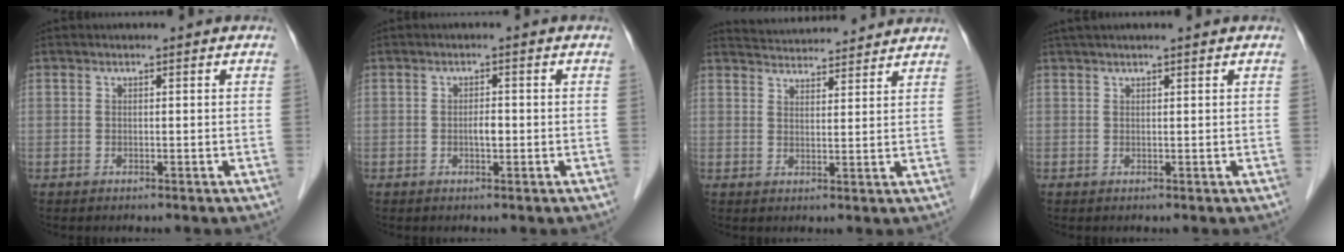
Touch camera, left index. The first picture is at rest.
{"total": 1.6, "force": [-0.6, 0.5, 1.4], "torque": [-0.025, -0.002, -0.010]}
{"total": 10.3, "force": [10.0, 1.0, 2.2], "torque": [-0.039, 0.020, 0.137]}
{"total": 3.7, "force": [3.0, -0.4, 2.1], "torque": [-0.025, 0.030, 0.052]}